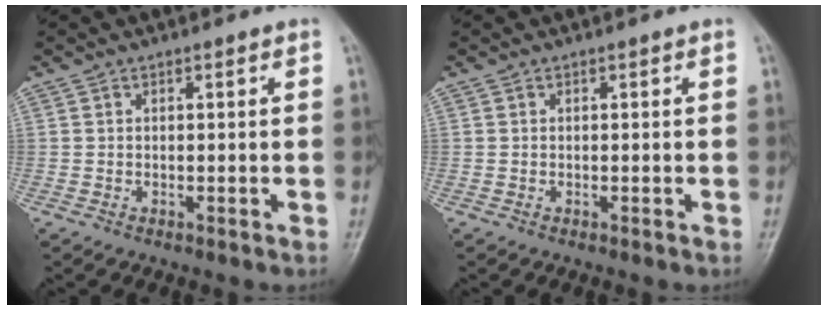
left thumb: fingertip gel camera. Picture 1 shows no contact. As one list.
[{"total": 0.0}]